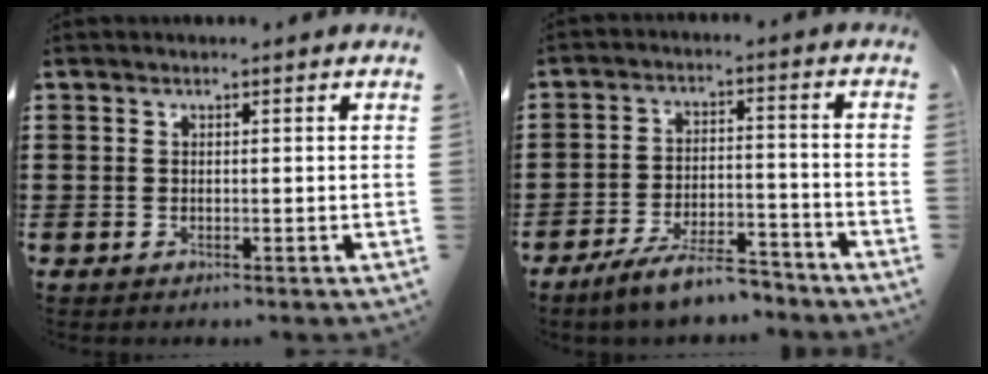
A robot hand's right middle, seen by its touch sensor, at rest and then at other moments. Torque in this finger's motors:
{"motor_torque": [2.14, 0.00, 0.18, 0.10]}